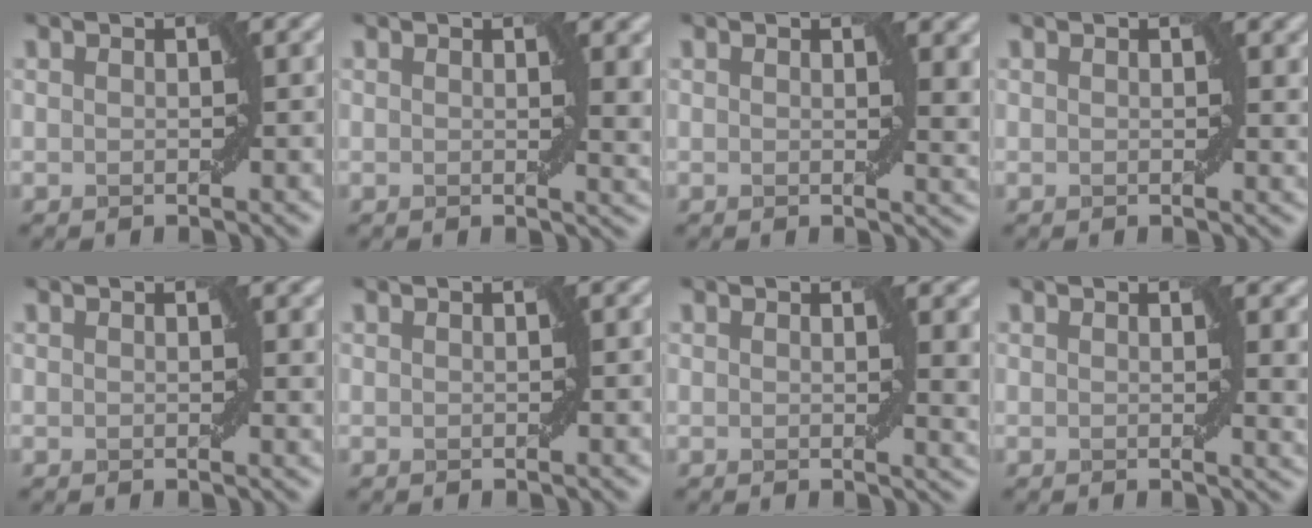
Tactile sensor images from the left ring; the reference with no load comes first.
{"total": 2.9, "force": [1.1, 1.0, 2.5], "torque": [-0.025, -0.004, 0.018]}
{"total": 2.9, "force": [1.1, 1.0, 2.4], "torque": [-0.026, -0.005, 0.019]}
{"total": 1.3, "force": [0.7, 0.5, 1.0], "torque": [-0.005, -0.003, 0.011]}
{"total": 1.0, "force": [0.5, 0.4, 0.7], "torque": [-0.002, -0.003, 0.009]}
{"total": 0.0}
{"total": 2.9, "force": [1.0, 0.9, 2.5], "torque": [-0.024, -0.003, 0.016]}
{"total": 2.5, "force": [0.9, 0.7, 2.2], "torque": [-0.021, -0.003, 0.013]}